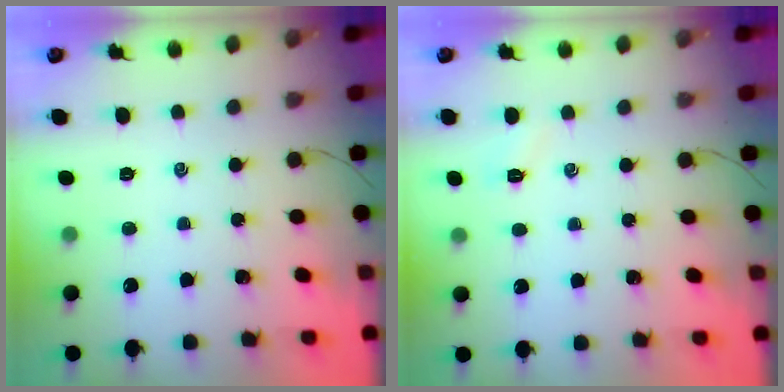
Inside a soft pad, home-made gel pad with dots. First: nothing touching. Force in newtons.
{"total": 2.9, "press": 2.8, "slide": 0.8}